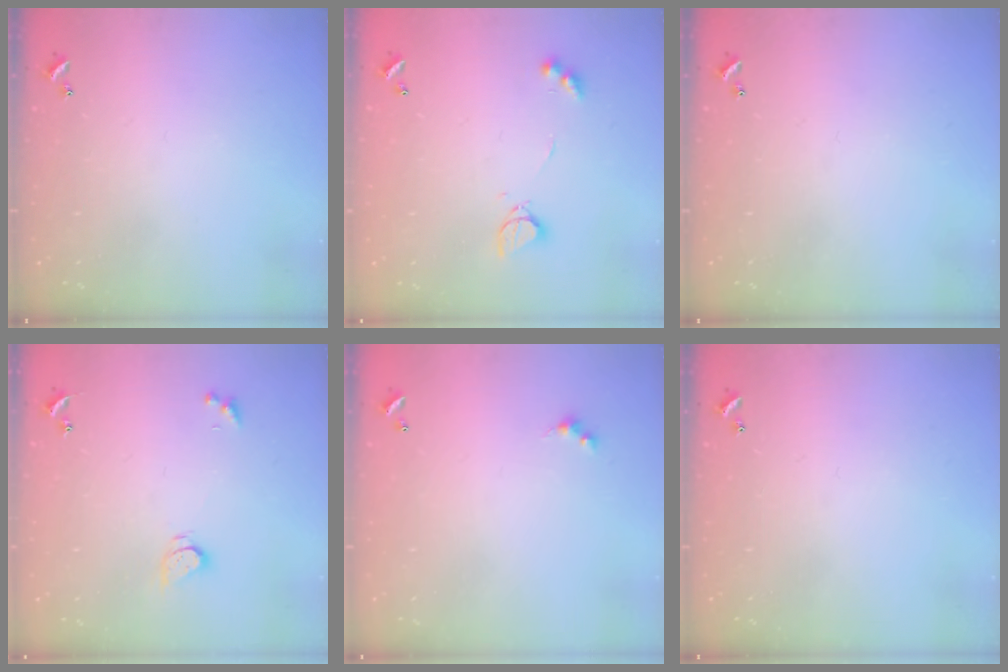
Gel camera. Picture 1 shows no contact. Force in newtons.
{"total": 4.4, "press": 4.3, "slide": 0.8}
{"total": 0.0}
{"total": 2.7, "press": 2.7, "slide": 0.3}
{"total": 1.5, "press": 1.4, "slide": 0.3}
{"total": 0.0}